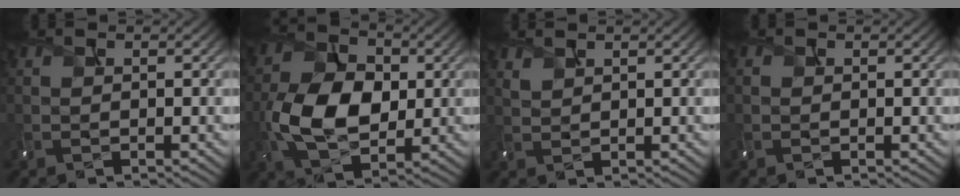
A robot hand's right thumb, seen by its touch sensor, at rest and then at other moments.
{"total": 9.5, "force": [-1.0, 6.4, 7.0], "torque": [-0.156, -0.003, -0.017]}
{"total": 1.4, "force": [1.3, 0.2, 0.2], "torque": [-0.009, 0.003, 0.034]}
{"total": 0.0}